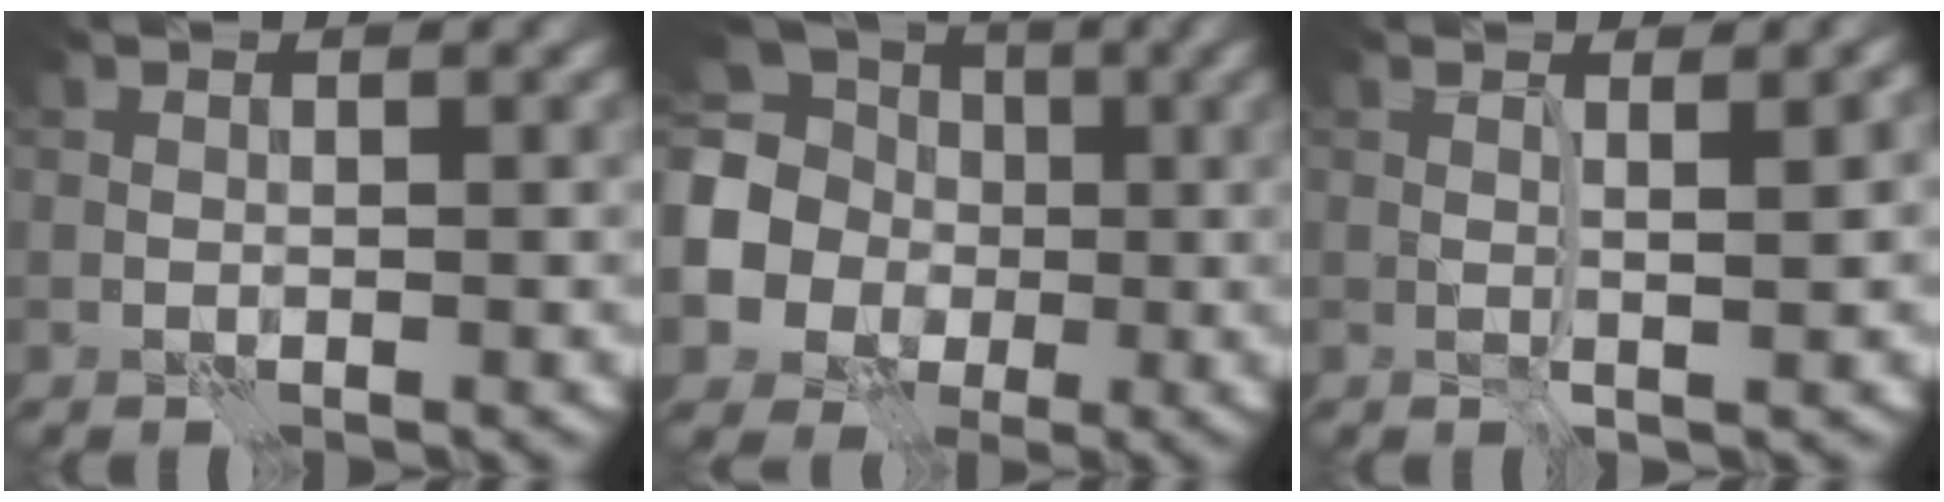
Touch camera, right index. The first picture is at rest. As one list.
[{"total": 11.7, "force": [-0.1, 10.8, 4.5], "torque": [-0.134, 0.010, -0.037]}, {"total": 2.3, "force": [0.5, 0.6, 2.2], "torque": [-0.018, 0.003, 0.003]}]